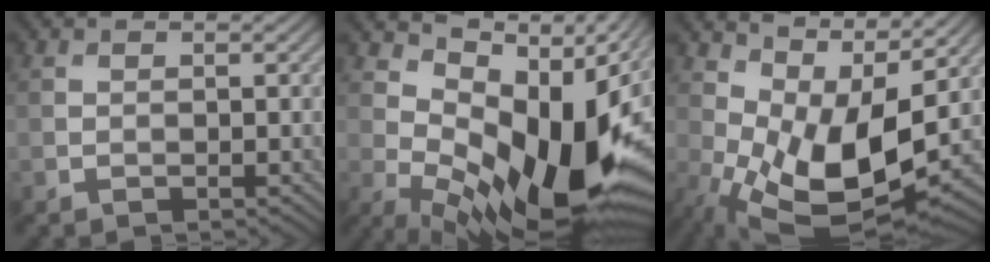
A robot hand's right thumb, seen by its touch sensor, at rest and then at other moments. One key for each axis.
{"total": 16.3, "fx": 2.0, "fy": 8.4, "fz": 13.9, "tx": -0.231, "ty": -0.015, "tz": 0.043}
{"total": 13.3, "fx": 1.1, "fy": 6.8, "fz": 11.4, "tx": -0.236, "ty": -0.027, "tz": 0.037}